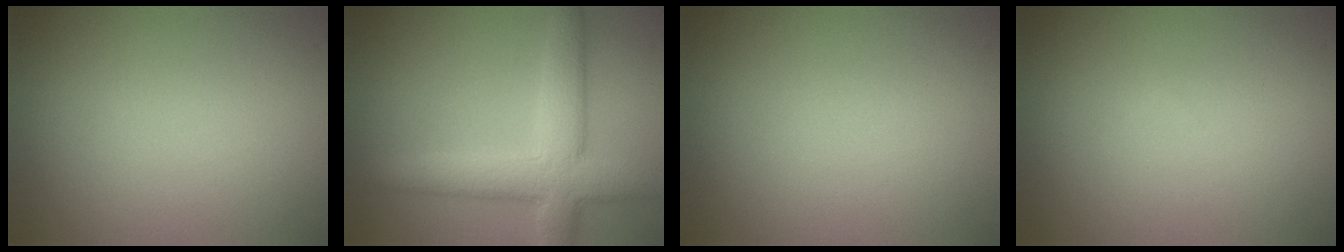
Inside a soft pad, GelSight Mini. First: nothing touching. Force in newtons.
{"total": 6.1, "press": 6.1, "slide": 0.4}
{"total": 0.0}
{"total": 0.0}